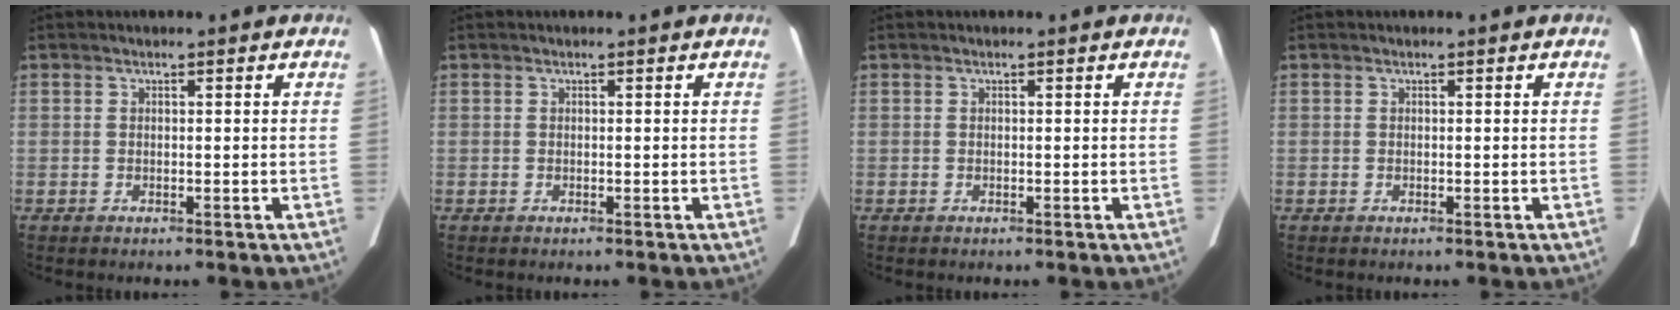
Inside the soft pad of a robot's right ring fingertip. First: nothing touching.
{"total": 0.0}
{"total": 0.0}
{"total": 0.0}